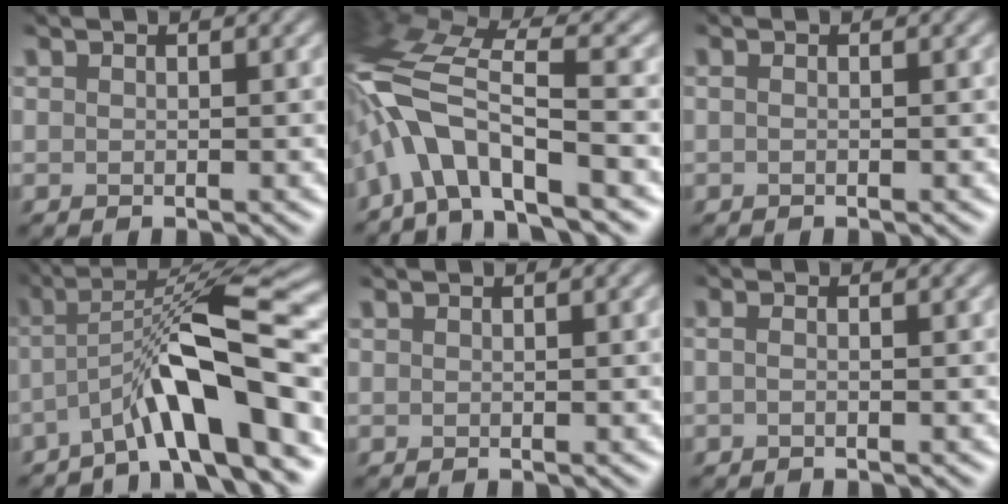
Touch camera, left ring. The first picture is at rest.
{"total": 9.0, "force": [-4.8, 2.9, 7.0], "torque": [-0.138, 0.021, -0.108]}
{"total": 0.0}
{"total": 8.6, "force": [-4.1, 0.8, 7.6], "torque": [-0.107, 0.018, -0.078]}
{"total": 0.0}
{"total": 0.9, "force": [-0.5, 0.2, 0.7], "torque": [-0.013, 0.002, -0.013]}